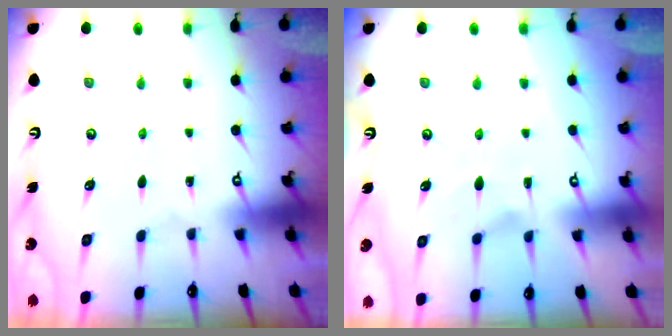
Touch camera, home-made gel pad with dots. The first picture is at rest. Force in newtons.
{"total": 1.5, "press": 1.3, "slide": 0.6}